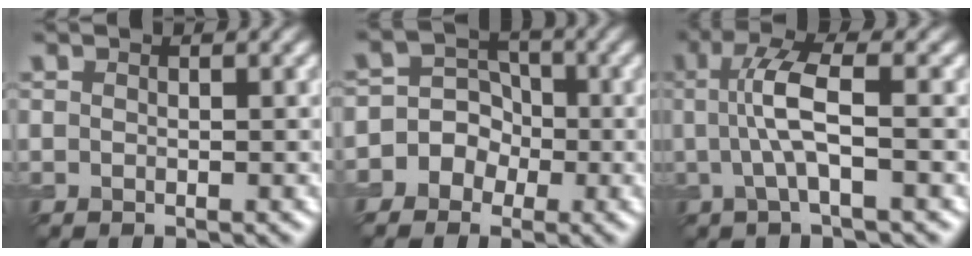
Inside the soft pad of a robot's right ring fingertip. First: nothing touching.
{"total": 6.0, "force": [-2.5, 5.4, 0.5], "torque": [0.014, 0.018, -0.068]}
{"total": 4.4, "force": [0.3, 0.9, 4.3], "torque": [-0.087, 0.006, 0.003]}